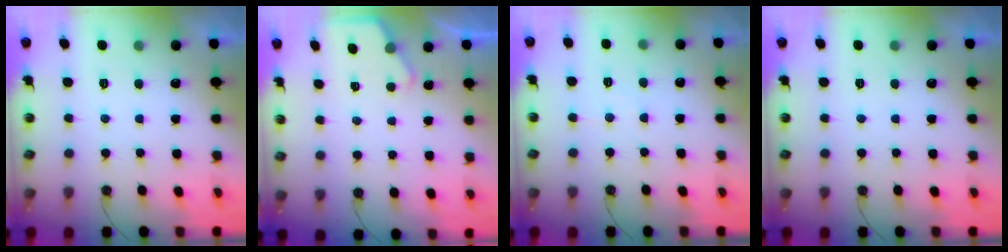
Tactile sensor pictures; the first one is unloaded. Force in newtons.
{"total": 3.3, "press": 3.3, "slide": 0.5}
{"total": 3.4, "press": 3.4, "slide": 0.5}
{"total": 0.0}